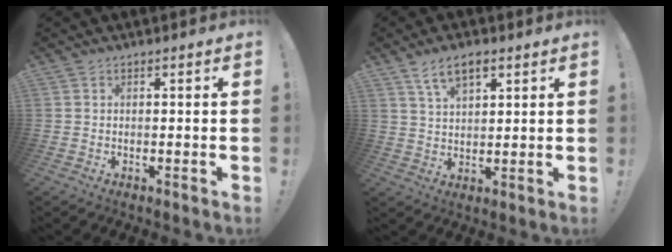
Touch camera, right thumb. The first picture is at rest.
{"total": 7.5, "force": [4.3, 3.5, 5.1], "torque": [-0.089, -0.006, 0.080]}